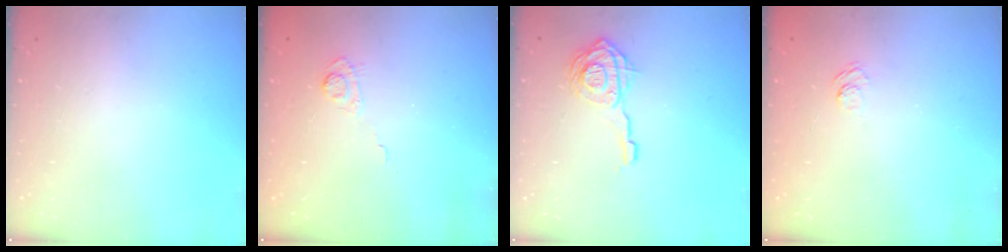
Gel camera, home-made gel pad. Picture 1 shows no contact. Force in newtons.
{"total": 3.8, "press": 3.5, "slide": 1.6}
{"total": 11.2, "press": 11.1, "slide": 0.9}
{"total": 2.4, "press": 2.0, "slide": 1.3}